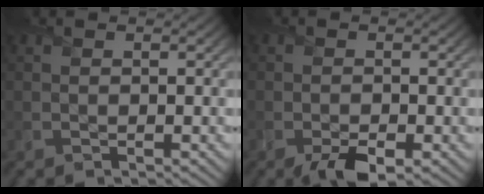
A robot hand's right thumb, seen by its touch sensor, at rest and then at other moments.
{"total": 3.2, "force": [-2.0, 1.5, 1.9], "torque": [-0.030, -0.008, -0.033]}